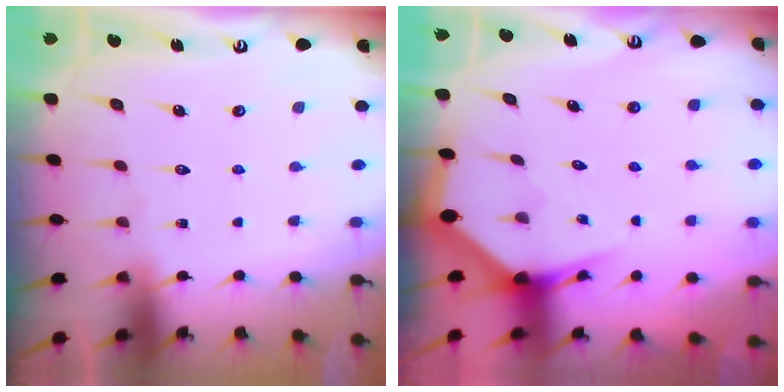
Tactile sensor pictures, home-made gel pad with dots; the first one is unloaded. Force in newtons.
{"total": 3.4, "press": 3.3, "slide": 0.3}